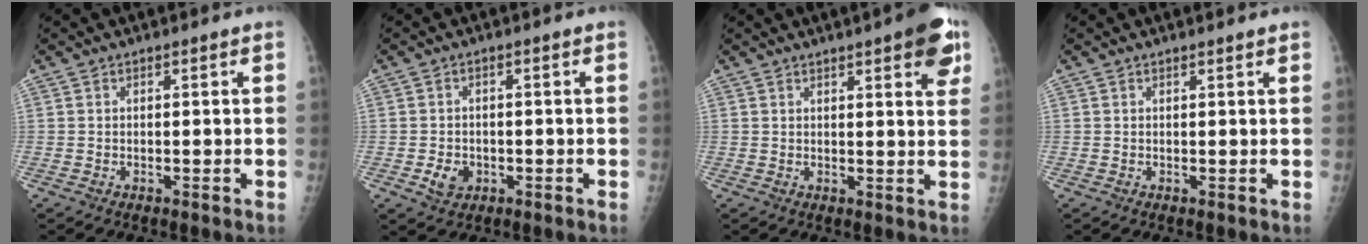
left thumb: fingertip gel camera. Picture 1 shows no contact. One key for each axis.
{"total": 3.7, "fx": -1.1, "fy": 2.9, "fz": 1.9, "tx": -0.025, "ty": 0.003, "tz": -0.013}
{"total": 9.0, "fx": 4.7, "fy": 2.3, "fz": 7.2, "tx": -0.069, "ty": -0.014, "tz": 0.052}
{"total": 1.1, "fx": 0.9, "fy": 0.0, "fz": 0.5, "tx": -0.004, "ty": 0.001, "tz": 0.015}